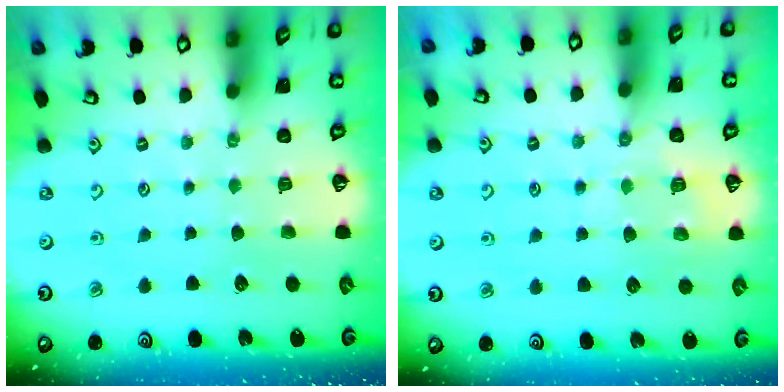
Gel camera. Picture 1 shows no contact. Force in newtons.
{"total": 6.3, "press": 6.2, "slide": 0.6}